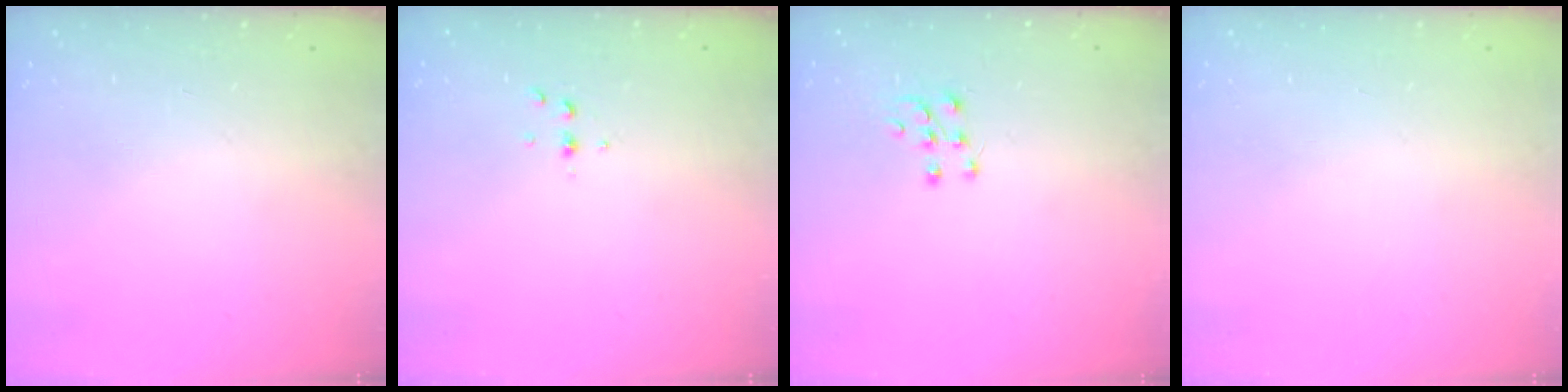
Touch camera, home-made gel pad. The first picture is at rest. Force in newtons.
{"total": 2.5, "press": 2.4, "slide": 0.2}
{"total": 6.0, "press": 5.9, "slide": 0.4}
{"total": 0.0}